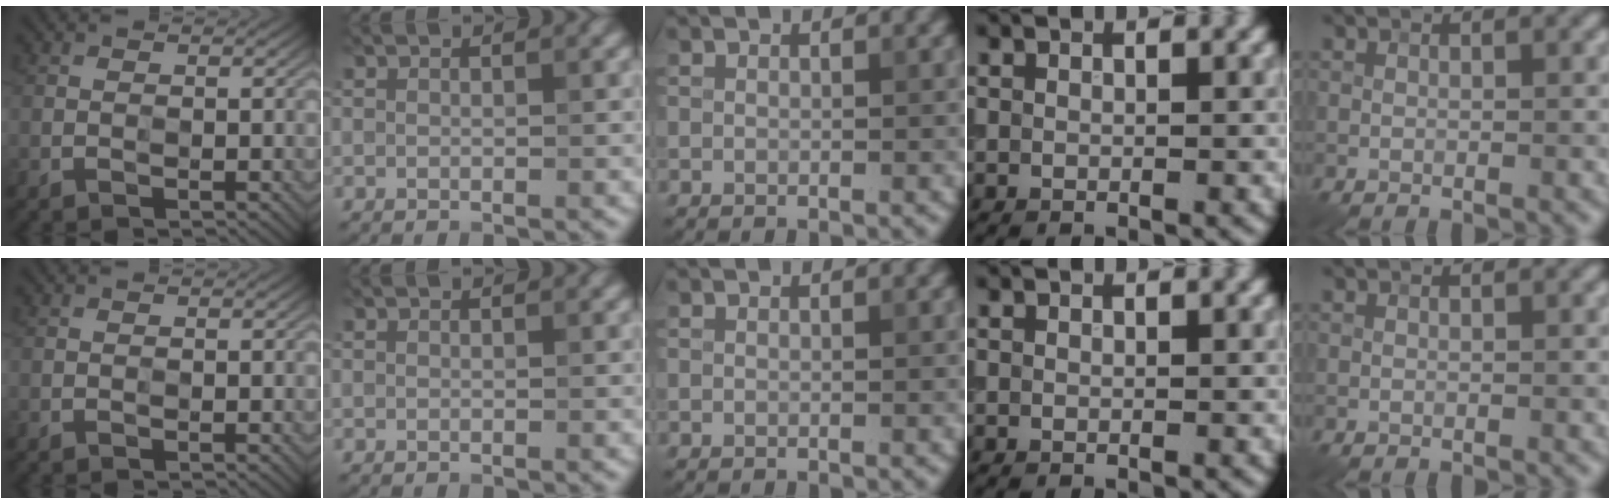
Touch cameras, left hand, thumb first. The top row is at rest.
{}